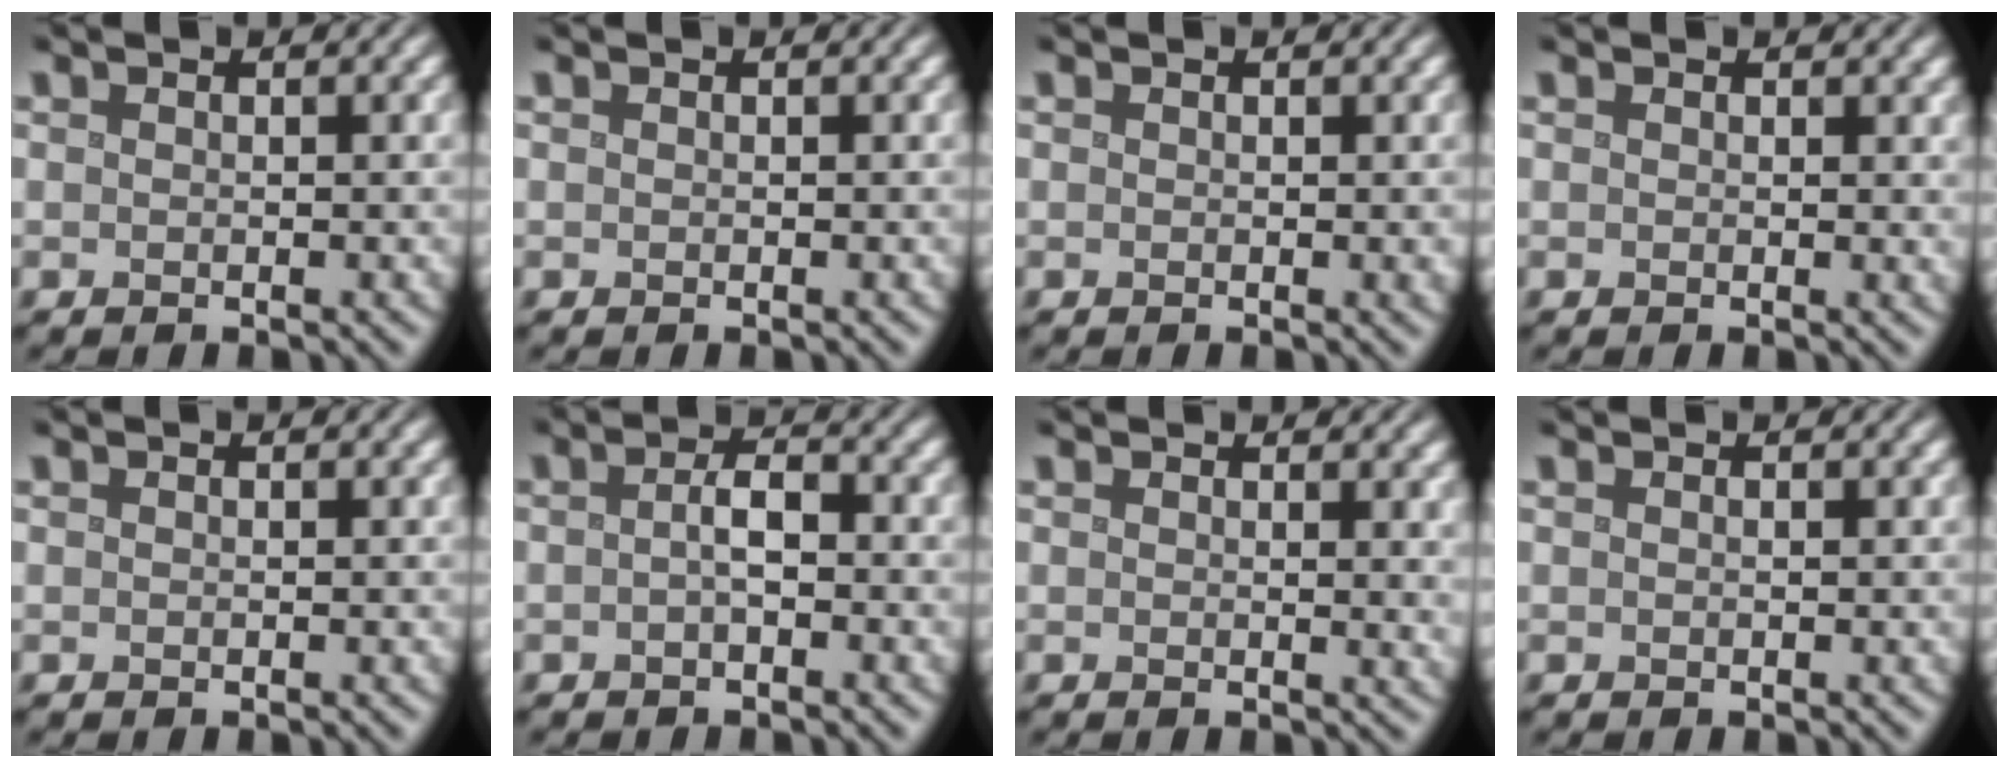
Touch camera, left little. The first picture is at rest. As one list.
[{"total": 0.0}, {"total": 0.5, "force": [0.1, 0.0, 0.5], "torque": [-0.003, 0.000, 0.000]}, {"total": 0.9, "force": [0.6, 0.2, 0.5], "torque": [-0.004, -0.001, 0.009]}, {"total": 0.0}, {"total": 1.9, "force": [-0.5, 0.7, 1.7], "torque": [-0.034, 0.004, -0.012]}, {"total": 2.8, "force": [1.5, 1.0, 2.2], "torque": [-0.014, 0.001, 0.018]}, {"total": 0.0}]